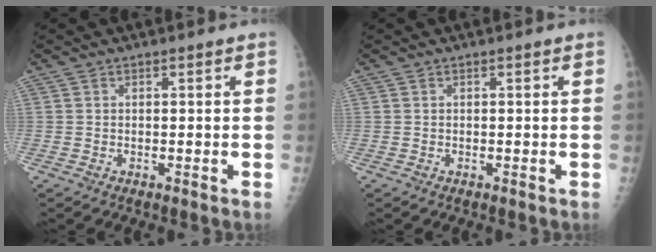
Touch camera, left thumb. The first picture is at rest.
{"total": 0.0}